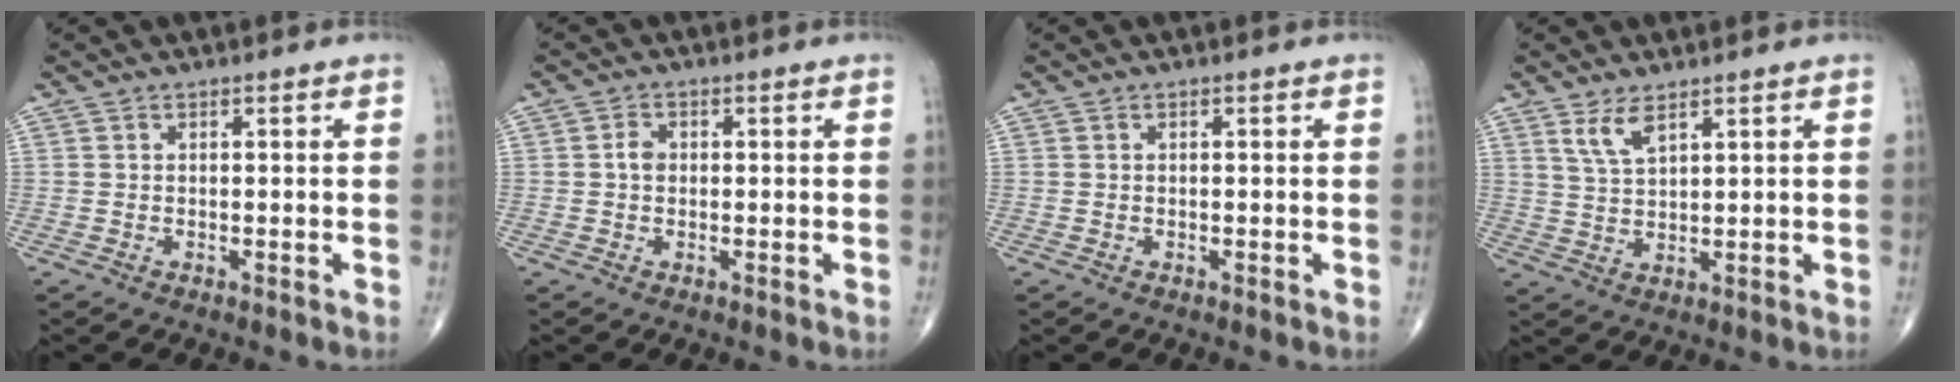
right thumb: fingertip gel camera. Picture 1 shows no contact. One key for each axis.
{"total": 2.1, "fx": 0.0, "fy": 1.6, "fz": 1.3, "tx": -0.017, "ty": 0.006, "tz": -0.003}
{"total": 0.0}
{"total": 4.4, "fx": 2.8, "fy": 1.5, "fz": 3.1, "tx": -0.060, "ty": -0.017, "tz": 0.061}